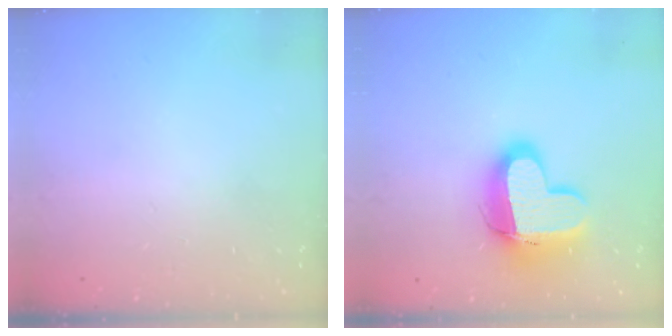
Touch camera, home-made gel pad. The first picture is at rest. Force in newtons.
{"total": 16.0, "press": 16.0, "slide": 1.1}